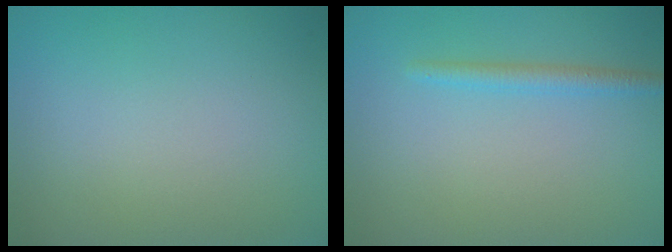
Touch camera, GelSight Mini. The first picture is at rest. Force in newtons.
{"total": 1.7, "press": 1.7, "slide": 0.0}